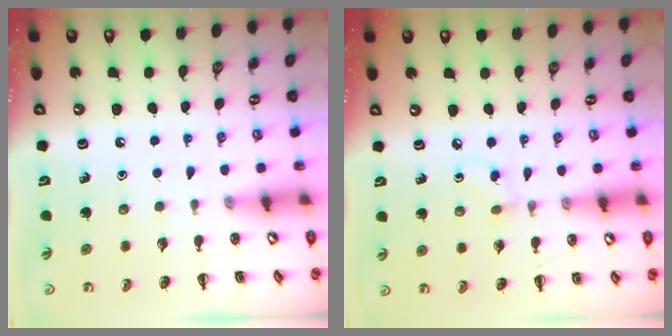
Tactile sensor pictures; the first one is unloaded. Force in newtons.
{"total": 3.0, "press": 2.7, "slide": 1.3}